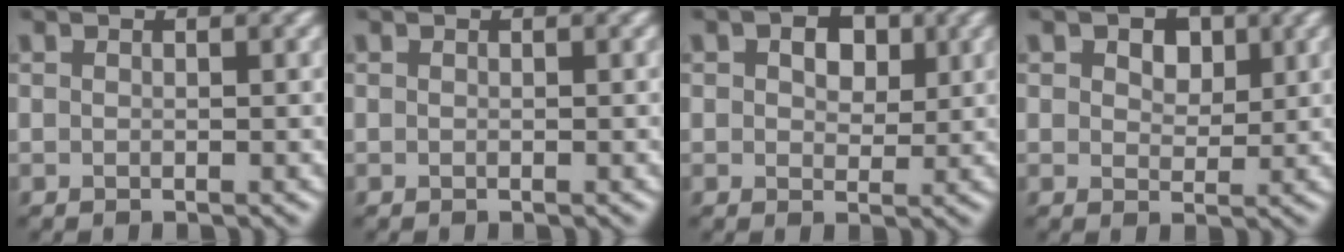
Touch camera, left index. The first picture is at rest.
{"total": 0.0}
{"total": 3.7, "force": [1.4, 2.4, 2.4], "torque": [-0.032, 0.003, 0.013]}
{"total": 3.5, "force": [1.6, 2.3, 2.1], "torque": [-0.029, 0.005, 0.008]}